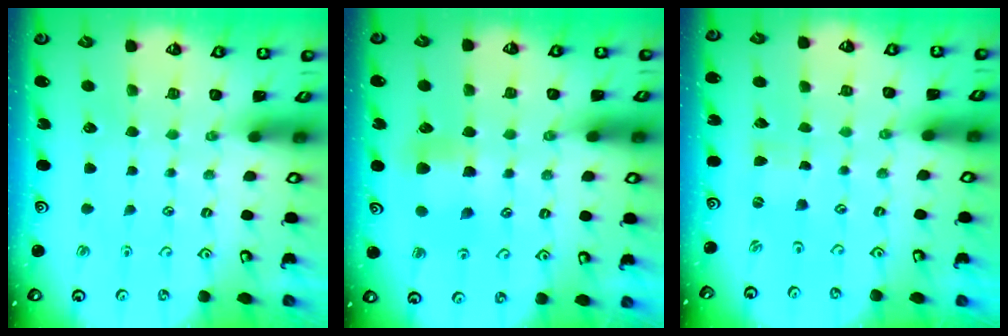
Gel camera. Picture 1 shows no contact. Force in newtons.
{"total": 5.8, "press": 5.8, "slide": 0.1}
{"total": 0.0}